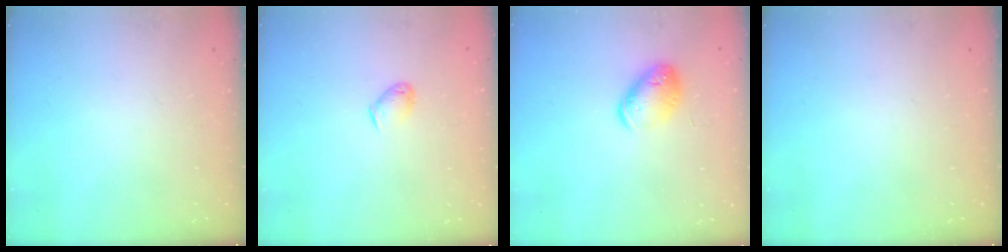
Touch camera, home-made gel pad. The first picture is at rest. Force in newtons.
{"total": 3.7, "press": 3.7, "slide": 0.7}
{"total": 12.9, "press": 12.7, "slide": 2.0}
{"total": 0.0}